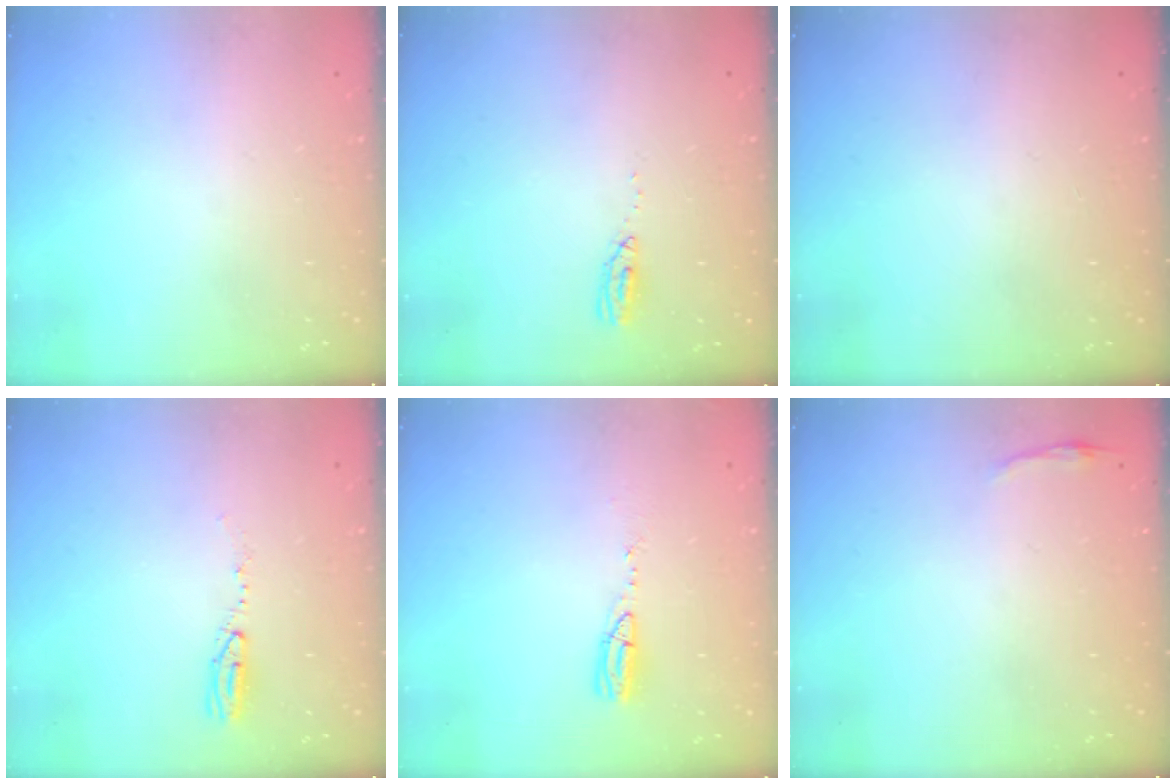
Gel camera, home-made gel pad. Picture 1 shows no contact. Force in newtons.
{"total": 4.5, "press": 4.5, "slide": 0.6}
{"total": 0.0}
{"total": 4.0, "press": 3.5, "slide": 2.0}
{"total": 6.2, "press": 5.8, "slide": 2.2}
{"total": 2.9, "press": 2.8, "slide": 0.7}